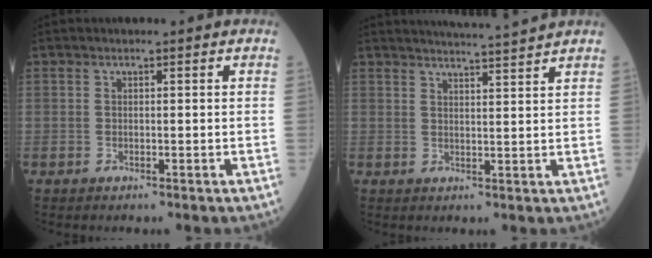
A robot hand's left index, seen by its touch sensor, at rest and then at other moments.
{"total": 8.2, "force": [7.7, -1.5, 2.5], "torque": [-0.039, 0.004, 0.103]}